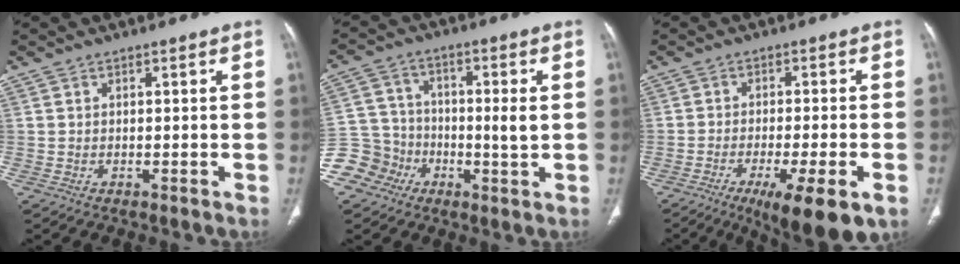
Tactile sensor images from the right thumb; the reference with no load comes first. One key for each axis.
{"total": 9.8, "fx": -3.2, "fy": 8.2, "fz": 4.3, "tx": -0.055, "ty": 0.034, "tz": -0.063}
{"total": 12.2, "fx": -6.2, "fy": 2.3, "fz": 10.2, "tx": -0.139, "ty": -0.005, "tz": -0.091}